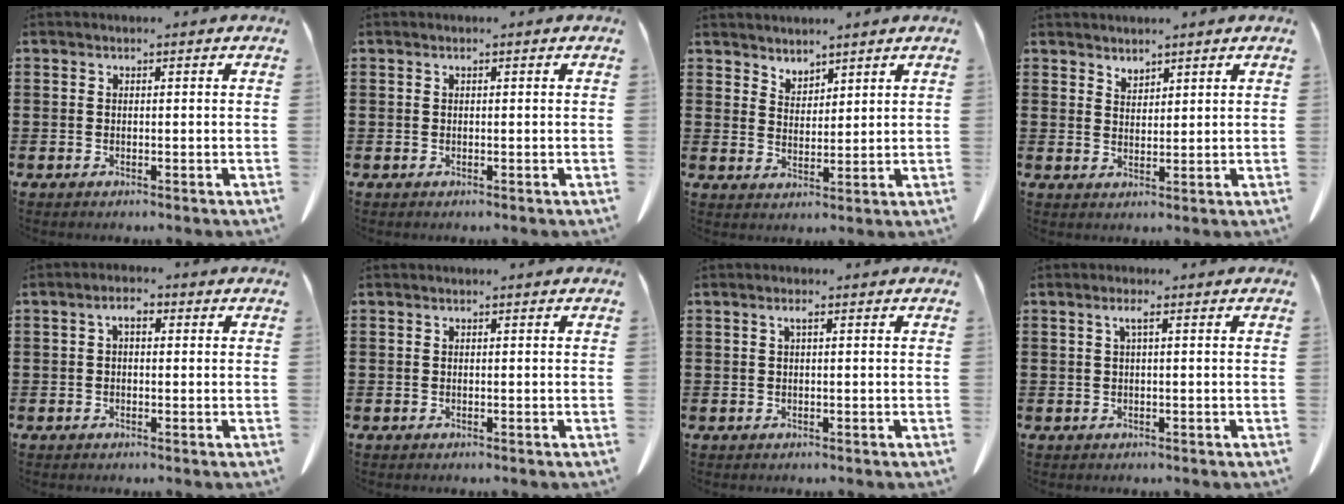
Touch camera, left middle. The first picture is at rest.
{"total": 0.0}
{"total": 3.1, "force": [3.0, 0.8, -0.3], "torque": [-0.005, -0.009, 0.058]}
{"total": 2.2, "force": [2.2, 0.4, 0.0], "torque": [-0.005, -0.003, 0.042]}
{"total": 2.5, "force": [0.0, 1.2, 2.2], "torque": [-0.046, 0.009, -0.002]}
{"total": 0.0}
{"total": 1.2, "force": [0.3, 0.2, 1.1], "torque": [-0.023, 0.004, 0.004]}
{"total": 1.5, "force": [0.4, 0.1, 1.5], "torque": [-0.030, 0.003, 0.005]}